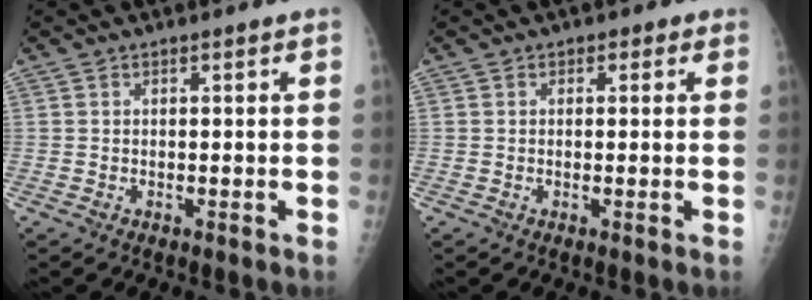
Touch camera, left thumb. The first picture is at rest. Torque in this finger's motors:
{"motor_torque": [-0.18, 0.04, -0.27, -0.15, 0.04]}